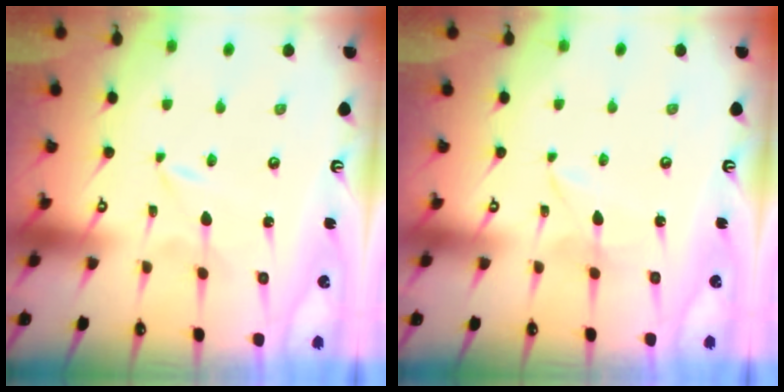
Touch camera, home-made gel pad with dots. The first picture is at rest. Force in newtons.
{"total": 2.6, "press": 2.6, "slide": 0.3}